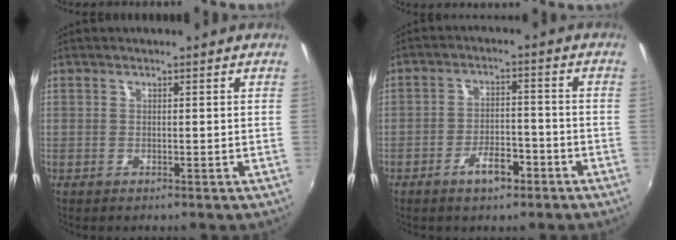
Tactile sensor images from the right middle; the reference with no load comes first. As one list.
[{"total": 5.7, "force": [-3.6, 2.5, 3.5], "torque": [-0.068, 0.006, -0.052]}]